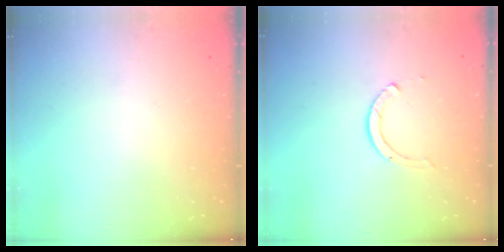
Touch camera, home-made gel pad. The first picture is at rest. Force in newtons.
{"total": 2.6, "press": 2.6, "slide": 0.3}